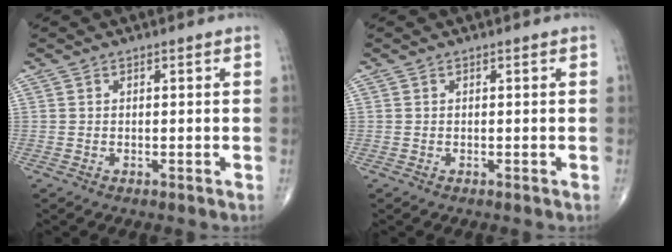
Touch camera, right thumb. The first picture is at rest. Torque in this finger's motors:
{"motor_torque": [0.01, 0.01, 0.11, 0.11, 0.00]}